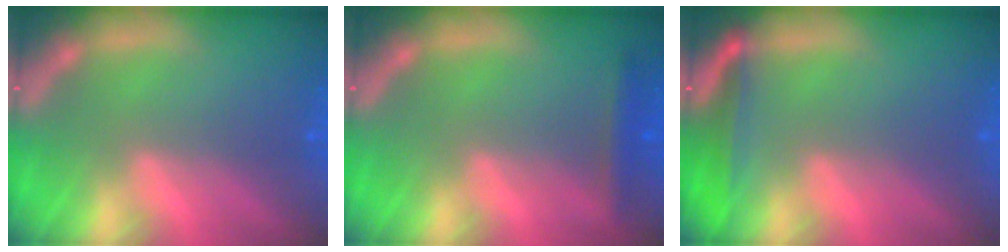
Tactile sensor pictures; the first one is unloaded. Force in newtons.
{"total": 1.9}
{"total": 4.0}